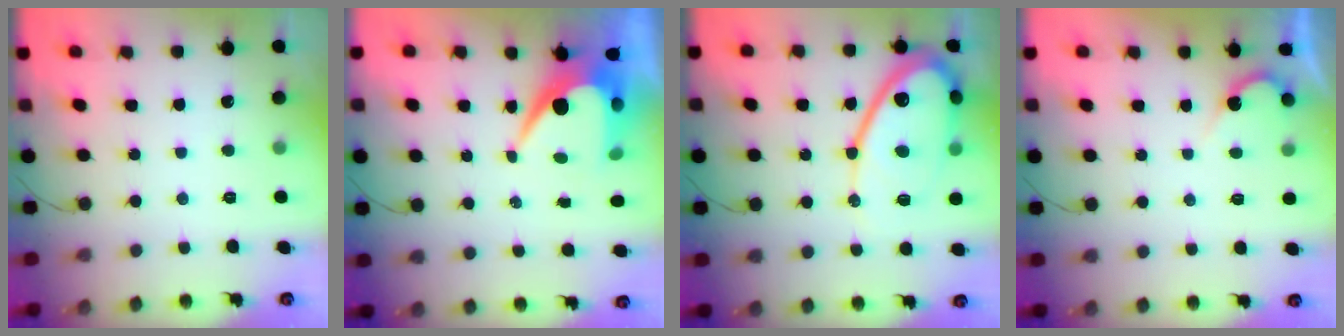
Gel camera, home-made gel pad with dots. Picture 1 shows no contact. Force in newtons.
{"total": 10.1, "press": 10.1, "slide": 0.9}
{"total": 16.5, "press": 16.5, "slide": 1.1}
{"total": 3.1, "press": 3.1, "slide": 0.2}